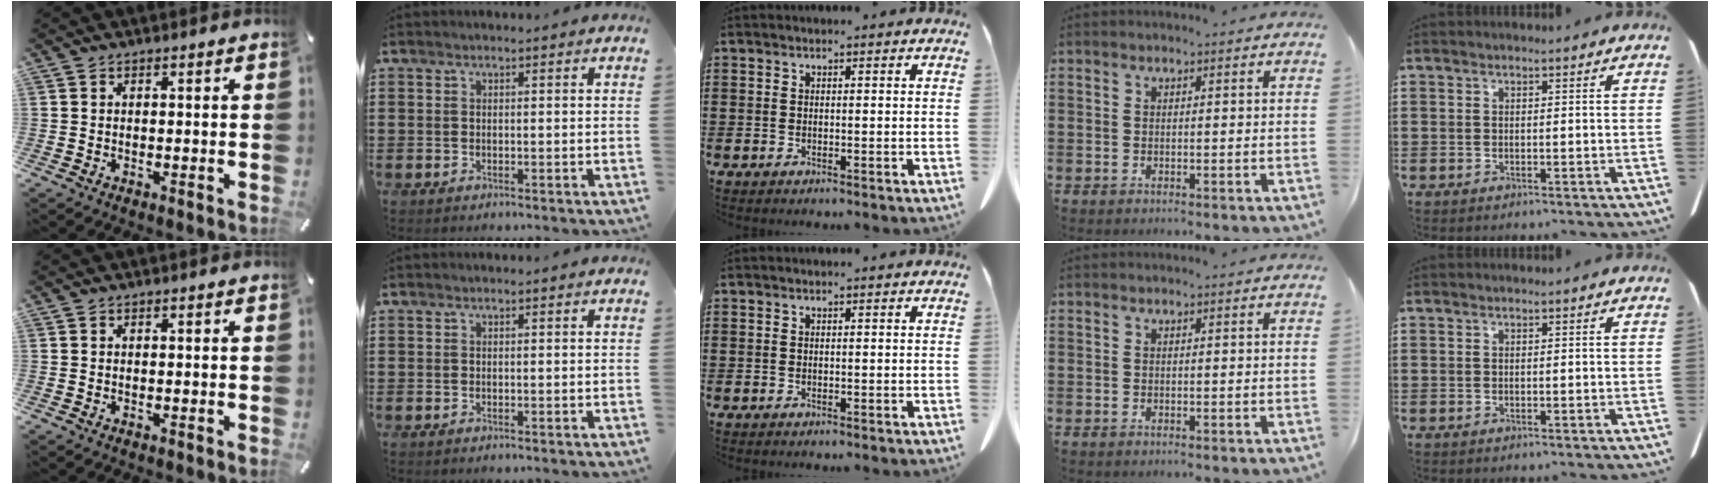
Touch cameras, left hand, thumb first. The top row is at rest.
{}